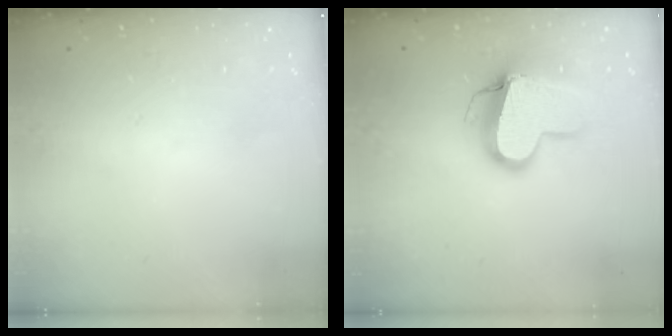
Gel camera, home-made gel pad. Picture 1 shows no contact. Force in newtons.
{"total": 13.3, "press": 13.2, "slide": 1.3}